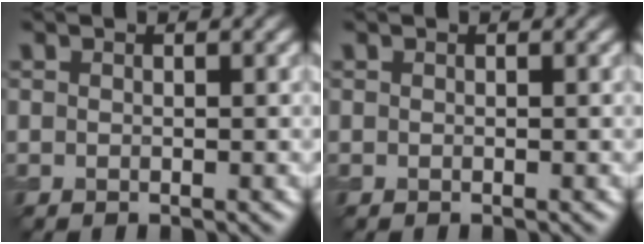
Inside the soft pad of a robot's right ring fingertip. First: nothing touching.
{"total": 0.0}